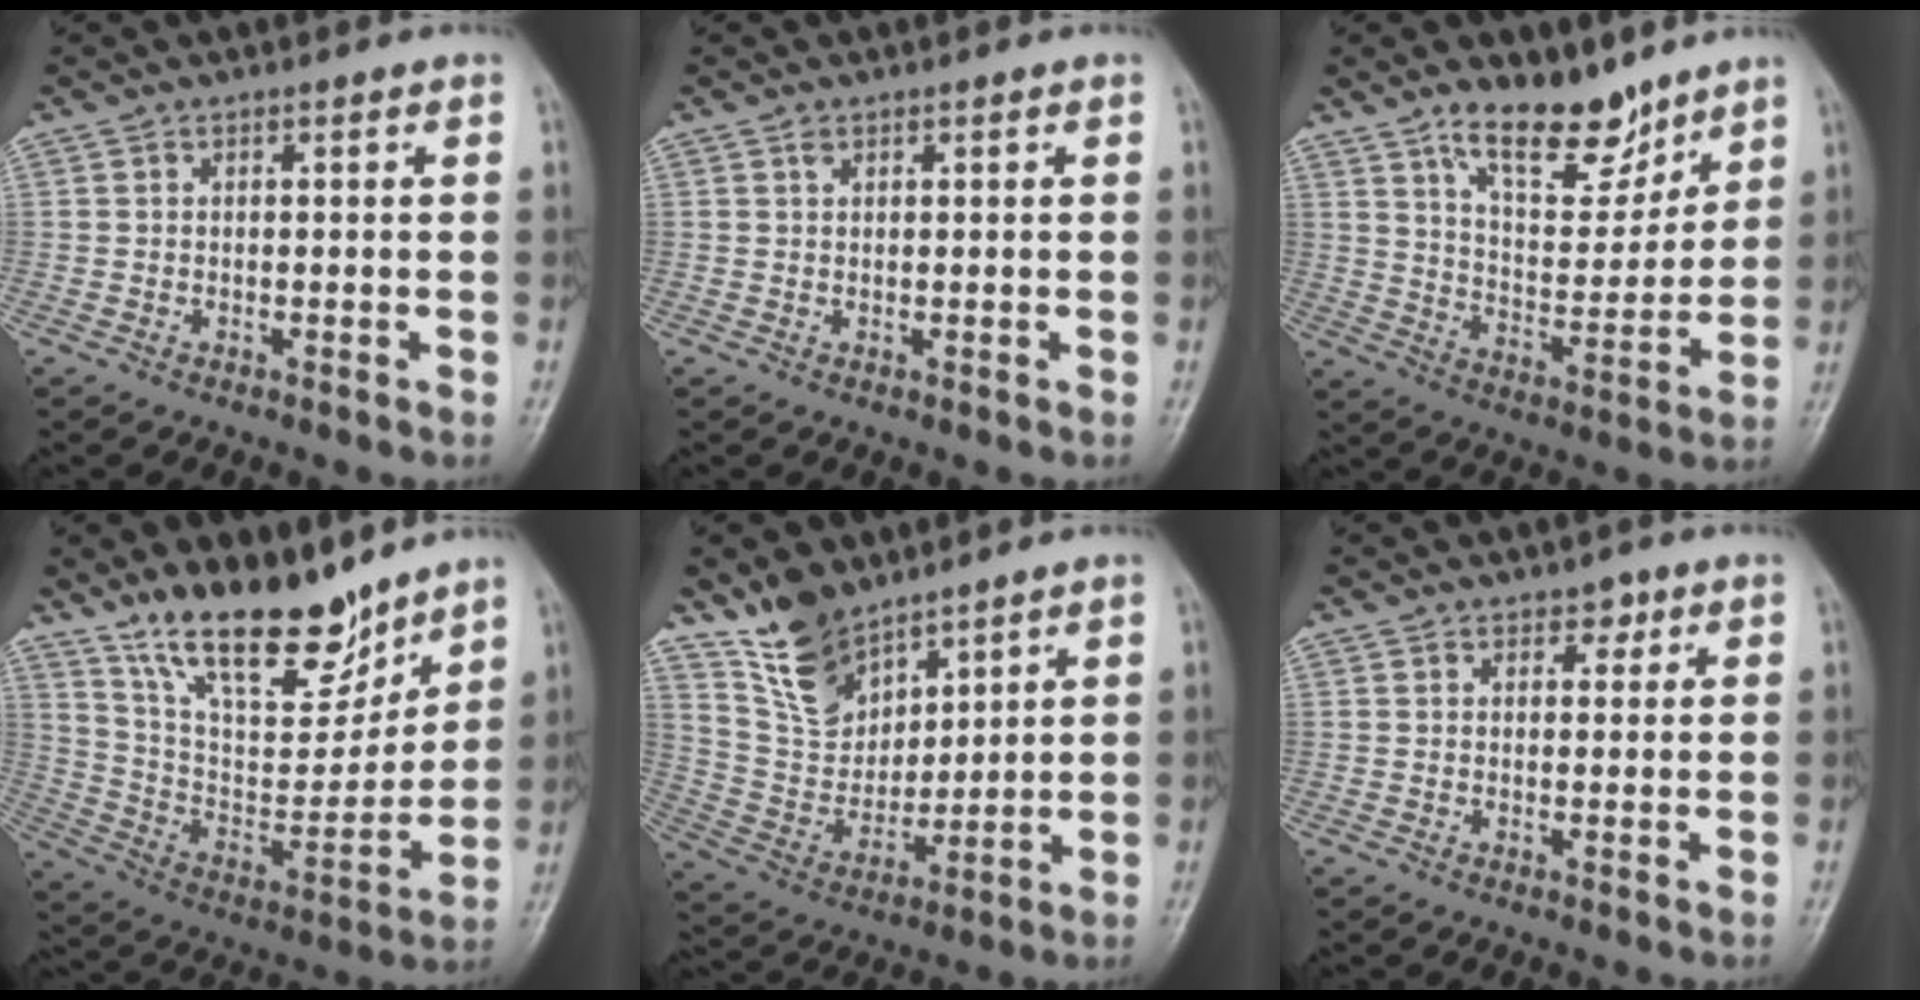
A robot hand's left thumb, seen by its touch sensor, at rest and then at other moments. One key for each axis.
{"total": 0.9, "fx": 0.6, "fy": 0.5, "fz": 0.4, "tx": -0.005, "ty": -0.001, "tz": 0.010}
{"total": 13.8, "fx": 9.8, "fy": 6.1, "fz": 7.5, "tx": -0.083, "ty": -0.075, "tz": 0.174}
{"total": 19.9, "fx": 14.8, "fy": 7.4, "fz": 11.1, "tx": -0.138, "ty": -0.083, "tz": 0.265}
{"total": 11.7, "fx": 8.9, "fy": 6.1, "fz": 4.7, "tx": -0.059, "ty": -0.058, "tz": 0.185}
{"total": 2.4, "fx": 1.4, "fy": 1.6, "fz": 1.1, "tx": 0.003, "ty": -0.005, "tz": 0.016}